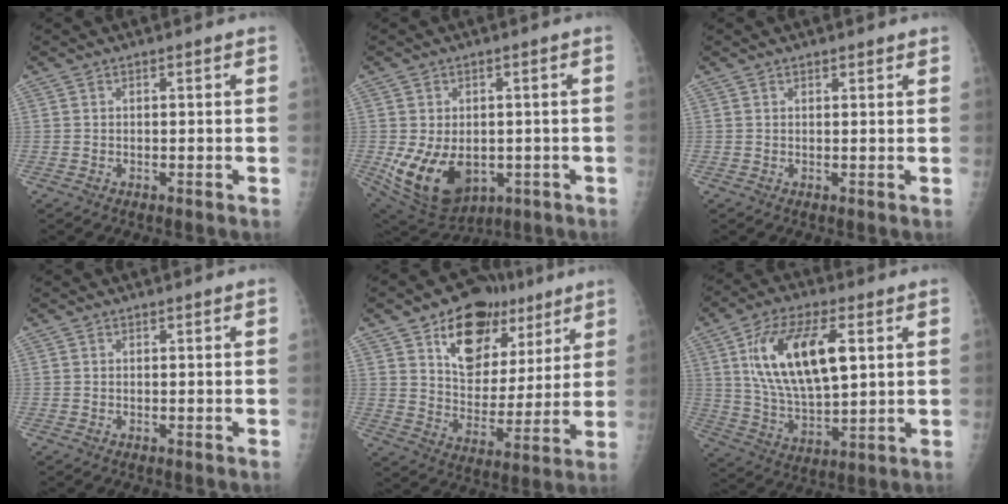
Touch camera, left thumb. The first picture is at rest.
{"total": 13.8, "force": [-2.8, 9.7, 9.4], "torque": [-0.154, -0.007, -0.018]}
{"total": 1.1, "force": [0.8, 0.4, 0.6], "torque": [-0.006, -0.003, 0.010]}
{"total": 0.0}
{"total": 17.2, "force": [9.4, 11.2, 9.0], "torque": [-0.083, -0.035, 0.152]}
{"total": 17.9, "force": [5.2, 8.0, 15.2], "torque": [-0.263, -0.014, 0.100]}